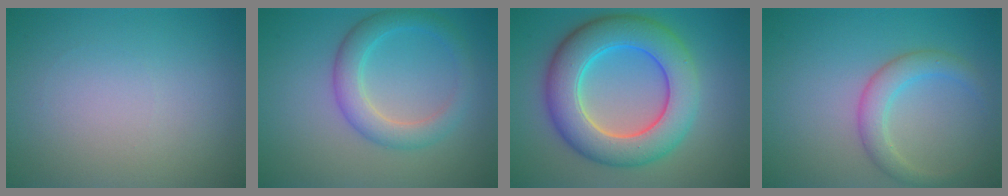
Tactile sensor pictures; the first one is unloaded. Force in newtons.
{"total": 3.7, "press": 3.7, "slide": 0.3}
{"total": 9.2, "press": 9.2, "slide": 0.4}
{"total": 2.8, "press": 2.8, "slide": 0.2}